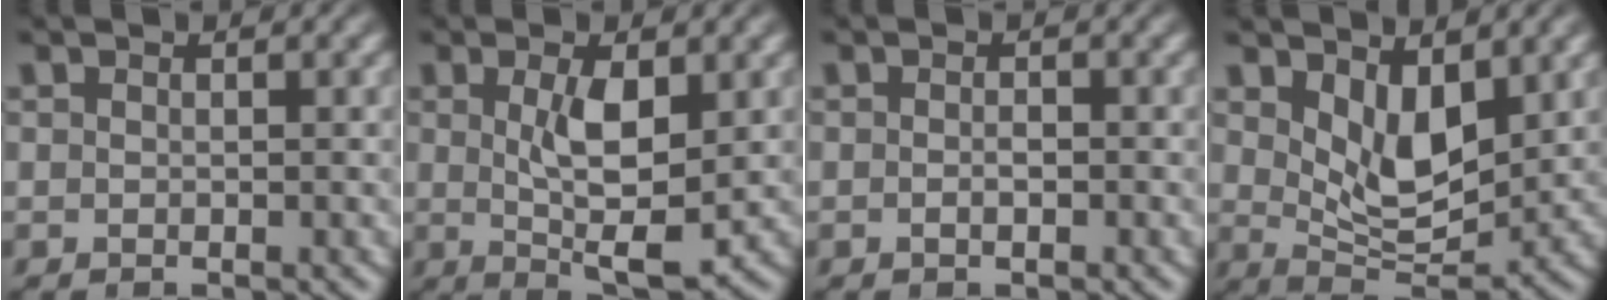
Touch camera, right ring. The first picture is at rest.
{"total": 5.4, "force": [0.1, 1.5, 5.2], "torque": [-0.086, -0.018, 0.012]}
{"total": 1.0, "force": [-0.5, 0.5, 0.7], "torque": [-0.015, 0.000, -0.012]}
{"total": 5.8, "force": [1.8, 3.0, 4.7], "torque": [-0.067, -0.018, 0.032]}